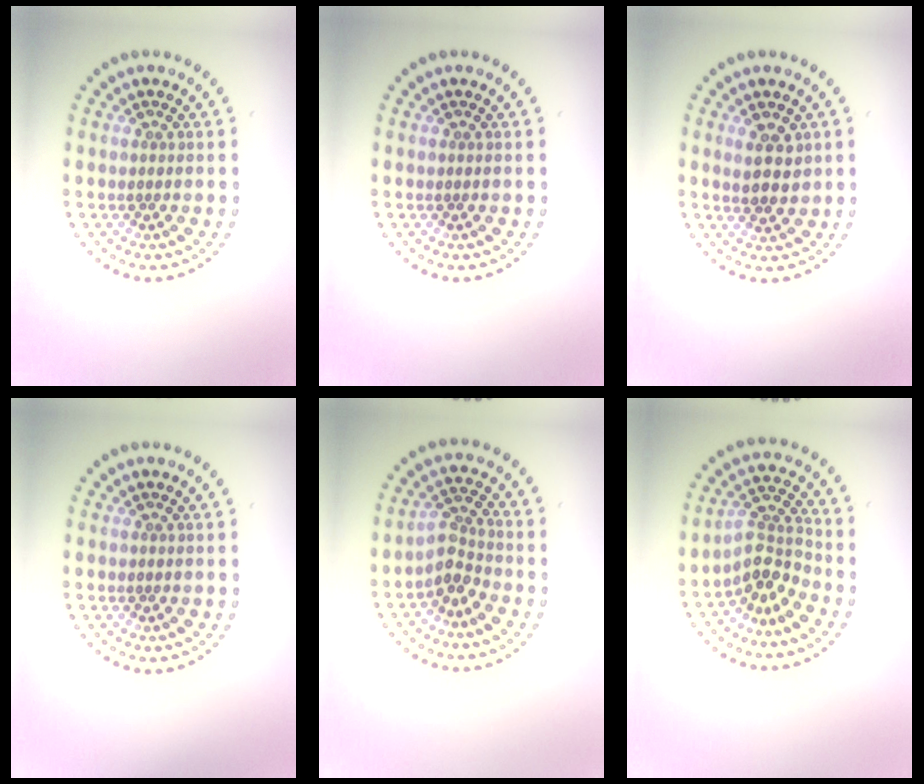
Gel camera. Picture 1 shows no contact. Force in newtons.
{"total": 0.0}
{"total": 2.8, "press": 2.6, "slide": 0.9}
{"total": 0.0}
{"total": 2.6, "press": 2.0, "slide": 1.7}
{"total": 3.3, "press": 2.4, "slide": 2.3}